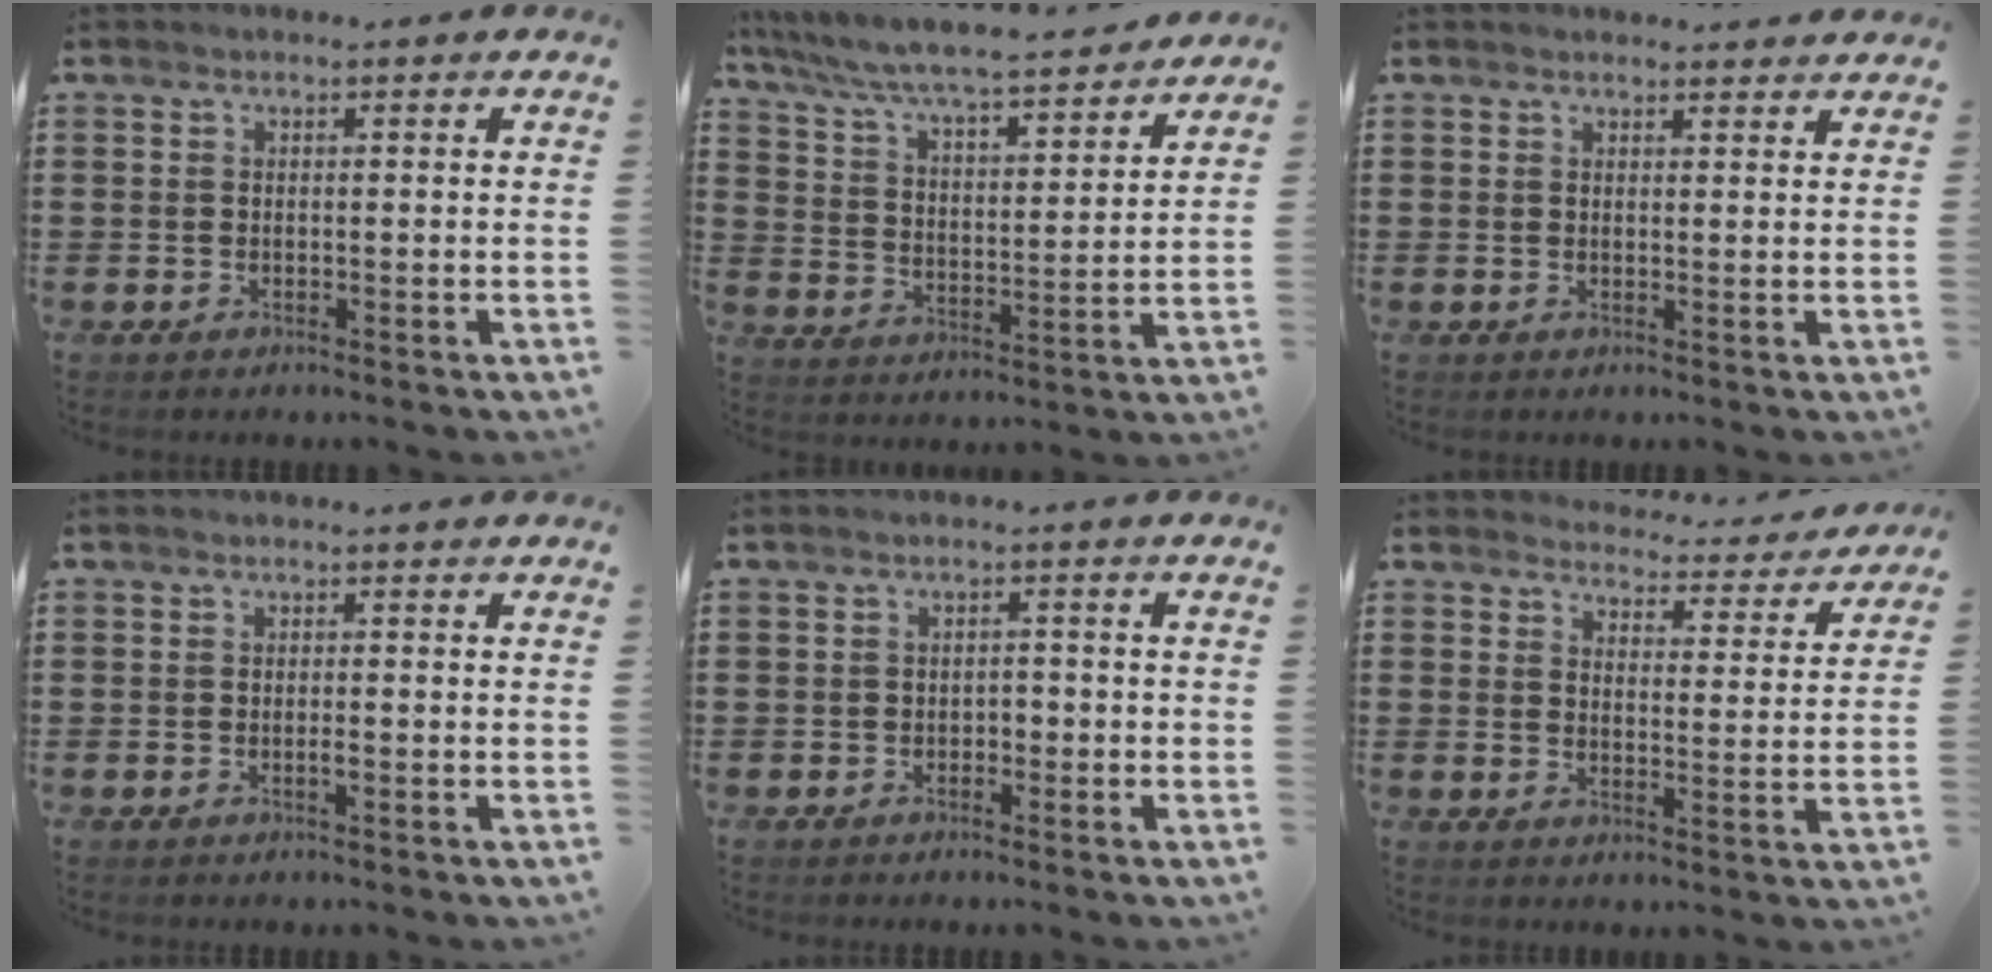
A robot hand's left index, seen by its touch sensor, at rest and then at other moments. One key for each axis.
{"total": 6.2, "fx": 5.8, "fy": 0.0, "fz": 2.1, "tx": -0.068, "ty": -0.044, "tz": 0.095}
{"total": 1.5, "fx": 1.4, "fy": 0.2, "fz": 0.1, "tx": -0.005, "ty": 0.001, "tz": 0.029}
{"total": 1.0, "fx": -0.3, "fy": 0.2, "fz": 0.9, "tx": -0.017, "ty": -0.005, "tz": -0.004}
{"total": 1.4, "fx": -1.0, "fy": 0.8, "fz": 0.5, "tx": -0.015, "ty": 0.002, "tz": -0.023}
{"total": 4.1, "fx": 4.1, "fy": 0.3, "fz": 0.3, "tx": -0.021, "ty": -0.033, "tz": 0.067}